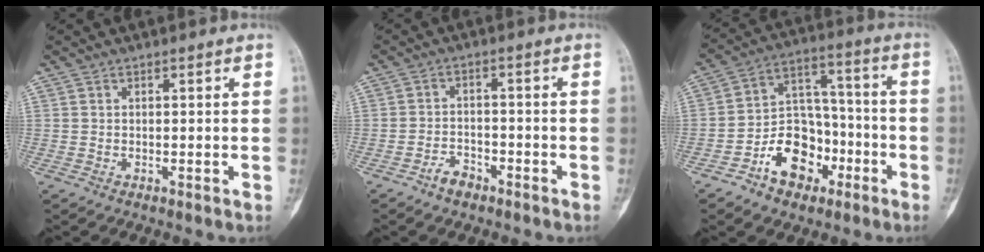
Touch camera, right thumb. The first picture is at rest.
{"total": 3.5, "force": [-2.6, 1.8, 1.4], "torque": [-0.016, 0.021, -0.046]}
{"total": 13.4, "force": [-6.3, 9.5, 7.0], "torque": [-0.074, 0.070, -0.109]}